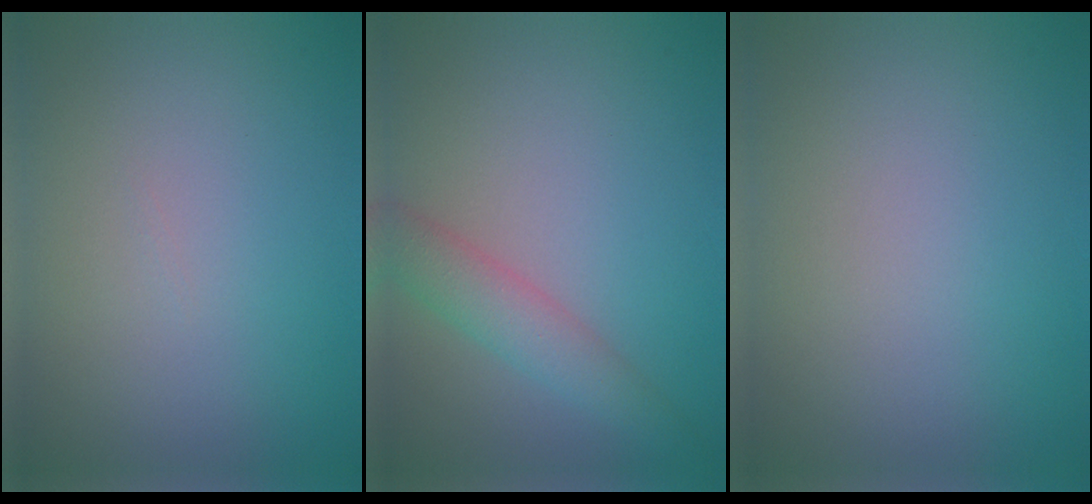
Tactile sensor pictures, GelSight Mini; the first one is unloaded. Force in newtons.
{"total": 3.1, "press": 3.1, "slide": 0.1}
{"total": 0.0}